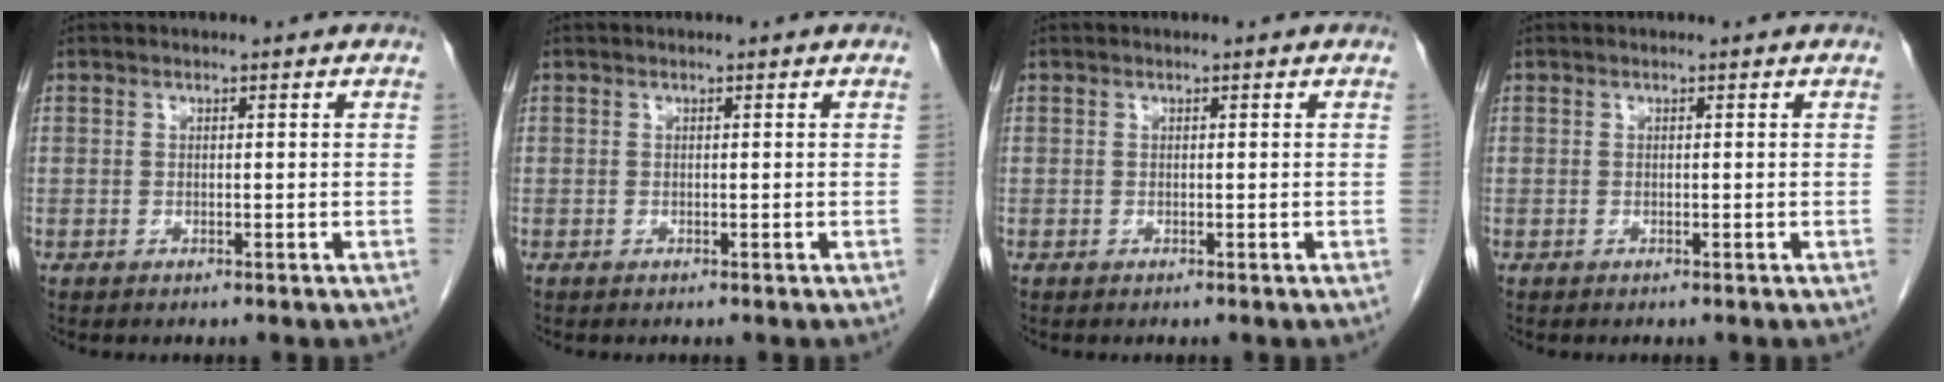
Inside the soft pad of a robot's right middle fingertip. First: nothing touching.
{"total": 0.0}
{"total": 0.0}
{"total": 0.0}